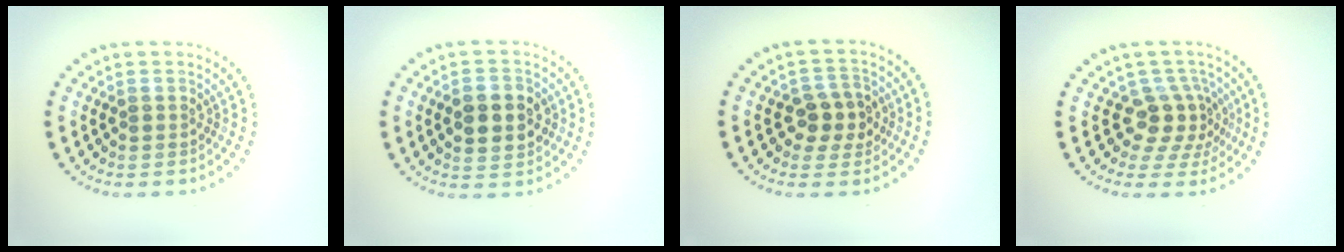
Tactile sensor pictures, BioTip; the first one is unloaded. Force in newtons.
{"total": 5.0, "press": 5.0, "slide": 0.3}
{"total": 3.1, "press": 3.0, "slide": 0.8}
{"total": 3.5, "press": 2.7, "slide": 2.3}